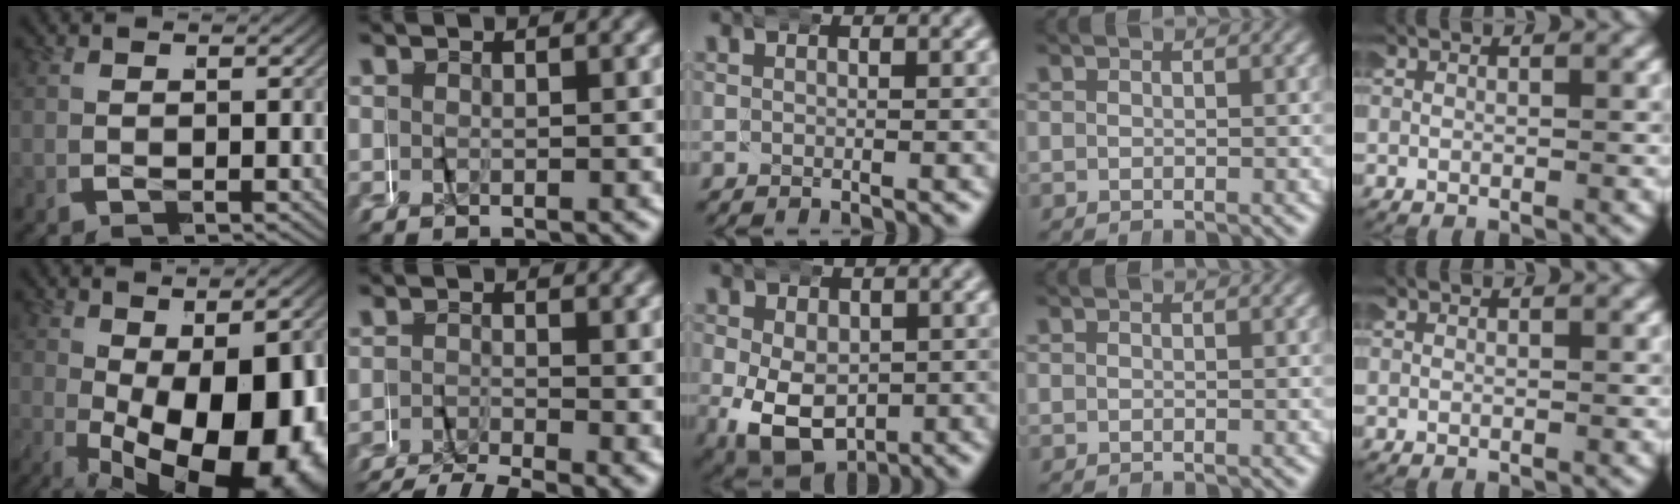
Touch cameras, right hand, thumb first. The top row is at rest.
{"thumb": {"total": 20.3, "force": [-4.7, 11.8, 15.8], "torque": [-0.268, -0.067, -0.038]}, "index": {"total": 4.9, "force": [-4.0, 1.8, 2.3], "torque": [-0.029, -0.015, -0.060]}, "middle": {"total": 11.3, "force": [-4.1, 8.9, 5.8], "torque": [-0.138, -0.067, -0.040]}}